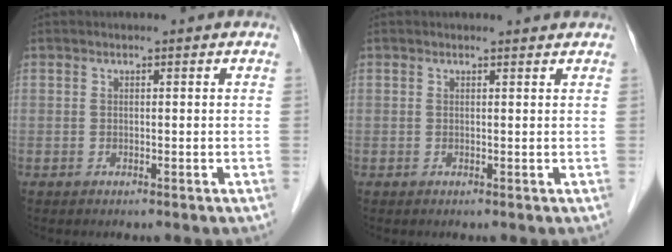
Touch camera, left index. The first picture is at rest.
{"total": 1.1, "force": [1.1, 0.0, 0.0], "torque": [-0.012, -0.003, 0.009]}